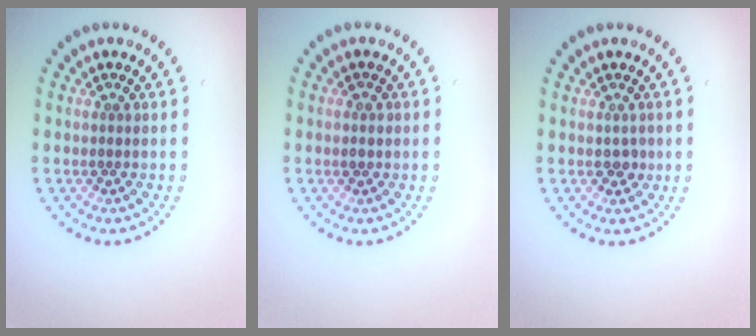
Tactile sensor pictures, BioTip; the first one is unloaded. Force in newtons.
{"total": 0.9, "press": 0.9, "slide": 0.1}
{"total": 1.1, "press": 1.0, "slide": 0.3}